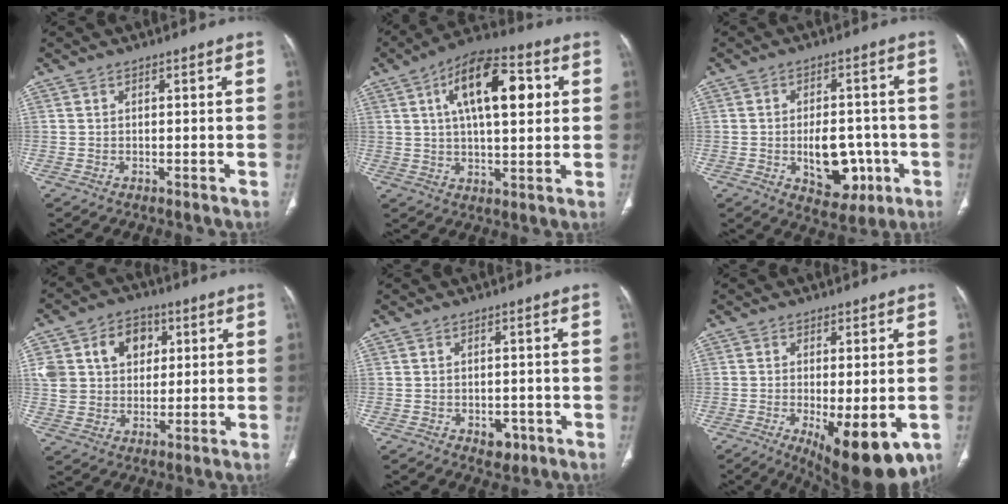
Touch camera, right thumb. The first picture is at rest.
{"total": 16.5, "force": [4.7, 7.2, 14.1], "torque": [-0.211, 0.008, 0.070]}
{"total": 11.0, "force": [-2.7, 6.8, 8.2], "torque": [-0.086, 0.016, -0.023]}
{"total": 13.6, "force": [4.4, 10.6, 7.3], "torque": [-0.095, 0.002, 0.079]}
{"total": 3.2, "force": [-1.4, 2.2, 1.9], "torque": [-0.010, 0.003, -0.012]}
{"total": 14.1, "force": [-5.3, 5.2, 11.9], "torque": [-0.147, -0.014, -0.063]}